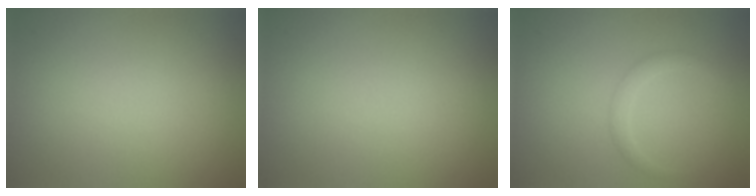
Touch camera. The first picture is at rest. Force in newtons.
{"total": 0.0}
{"total": 1.4, "press": 1.4, "slide": 0.1}